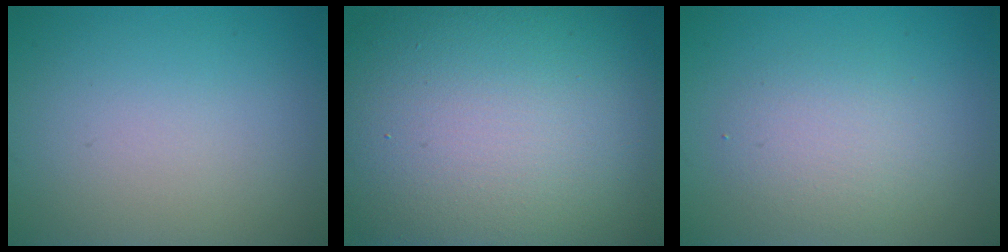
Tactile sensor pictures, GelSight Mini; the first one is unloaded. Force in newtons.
{"total": 18.5, "press": 18.5, "slide": 0.7}
{"total": 2.8, "press": 2.8, "slide": 0.2}